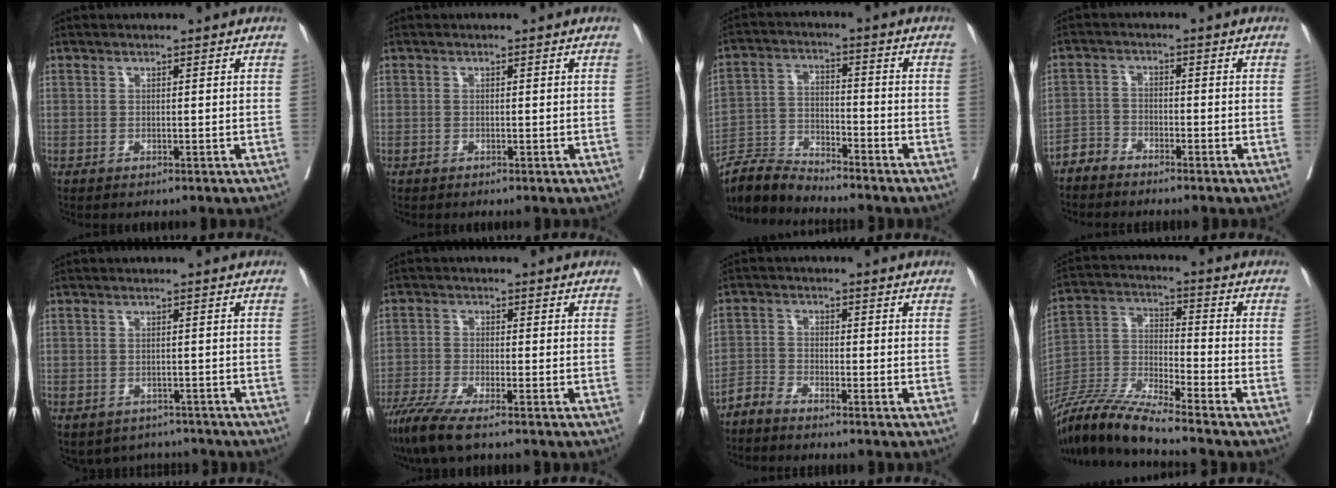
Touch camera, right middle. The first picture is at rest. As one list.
[{"total": 0.0}, {"total": 6.8, "force": [-6.8, -0.1, 0.1], "torque": [-0.006, 0.000, -0.131]}, {"total": 2.6, "force": [-2.5, 0.6, -0.4], "torque": [0.013, -0.004, -0.054]}, {"total": 5.6, "force": [-5.0, 2.6, 0.1], "torque": [0.007, 0.014, -0.062]}, {"total": 7.0, "force": [-5.3, 0.3, 4.5], "torque": [-0.080, -0.021, -0.098]}, {"total": 2.4, "force": [-2.4, -0.1, 0.2], "torque": [-0.002, -0.010, -0.054]}, {"total": 12.2, "force": [-10.8, -1.0, 5.6], "torque": [-0.111, -0.010, -0.209]}]